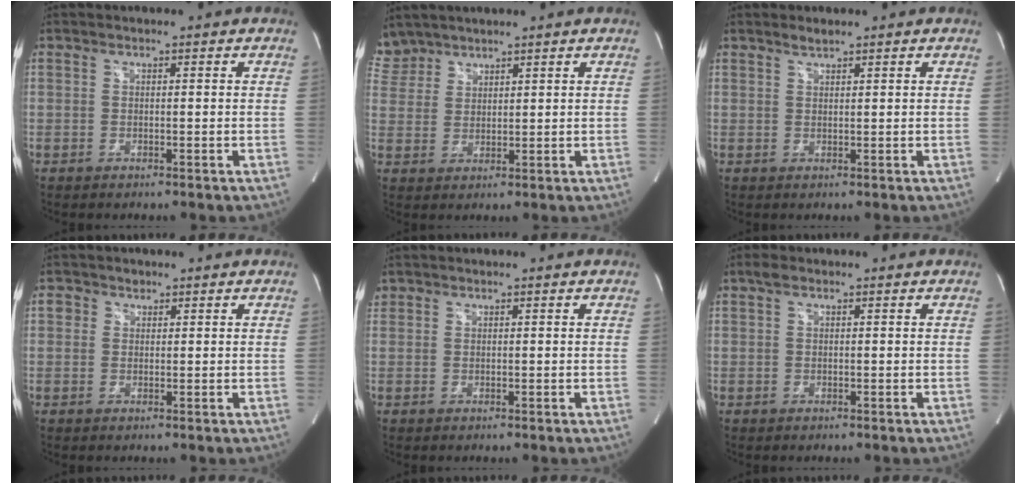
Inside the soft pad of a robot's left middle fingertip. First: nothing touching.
{"total": 4.9, "force": [4.4, 2.1, -0.3], "torque": [0.006, 0.012, 0.096]}
{"total": 1.2, "force": [1.2, 0.1, 0.4], "torque": [-0.013, 0.001, 0.025]}
{"total": 1.7, "force": [0.8, 1.5, 0.2], "torque": [0.006, -0.001, 0.008]}
{"total": 0.8, "force": [0.5, 0.6, 0.0], "torque": [0.003, 0.010, 0.009]}
{"total": 1.1, "force": [0.6, 0.7, 0.6], "torque": [-0.014, 0.011, 0.011]}